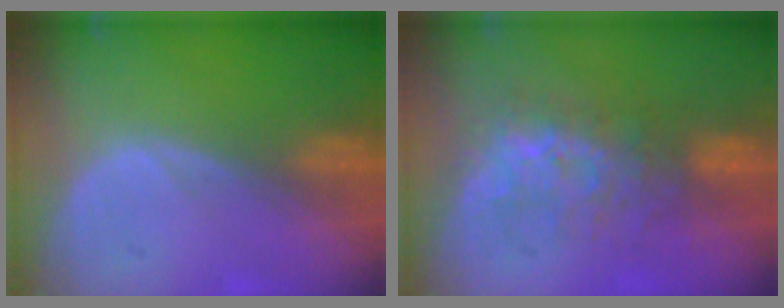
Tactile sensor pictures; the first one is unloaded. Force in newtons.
{"total": 7.7, "press": 7.3, "slide": 2.3}